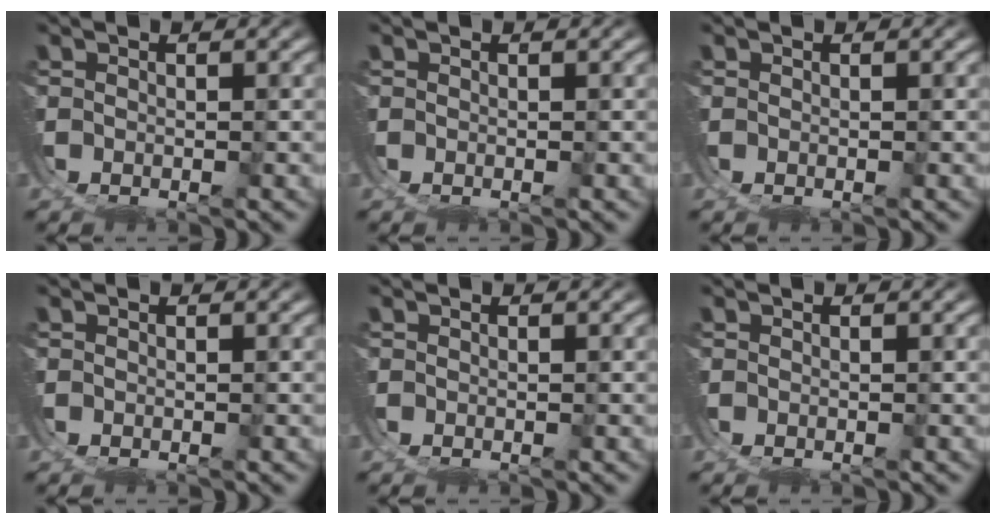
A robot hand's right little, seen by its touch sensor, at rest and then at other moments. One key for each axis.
{"total": 0.0}
{"total": 0.0}
{"total": 0.0}
{"total": 0.0}
{"total": 0.0}